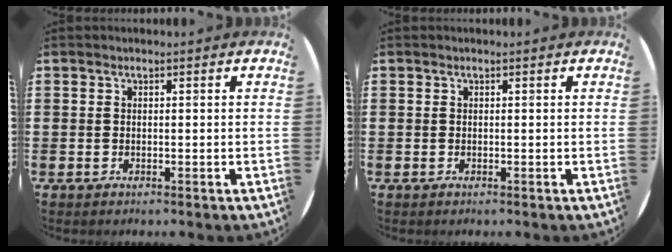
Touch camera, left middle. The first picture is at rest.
{"total": 0.0}